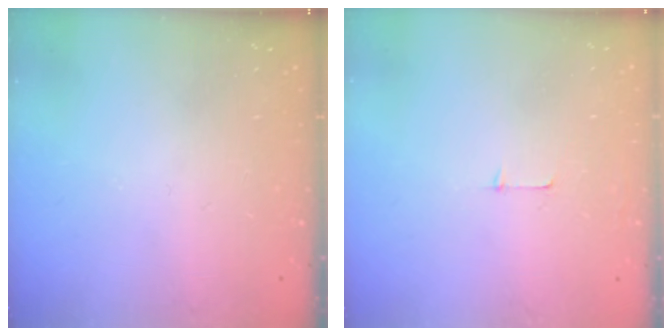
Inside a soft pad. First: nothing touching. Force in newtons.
{"total": 3.7, "press": 3.7, "slide": 0.3}